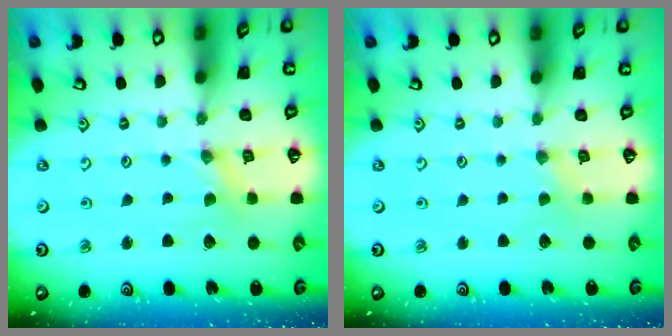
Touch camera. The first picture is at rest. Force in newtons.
{"total": 1.1, "press": 1.0, "slide": 0.2}